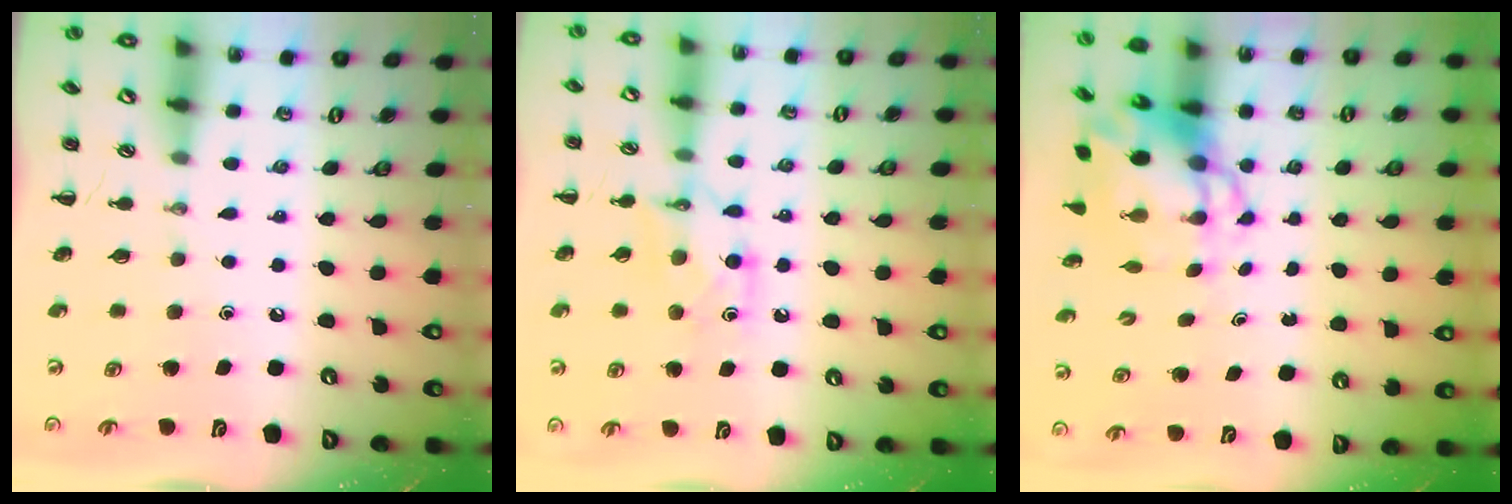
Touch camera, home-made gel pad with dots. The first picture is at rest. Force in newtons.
{"total": 6.5, "press": 6.4, "slide": 1.0}
{"total": 6.1, "press": 5.8, "slide": 1.9}